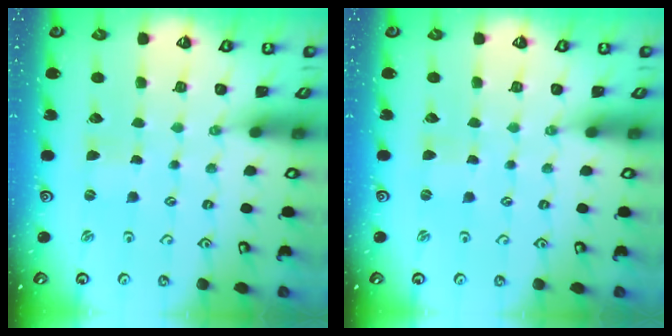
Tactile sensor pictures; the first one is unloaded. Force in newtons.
{"total": 0.0}